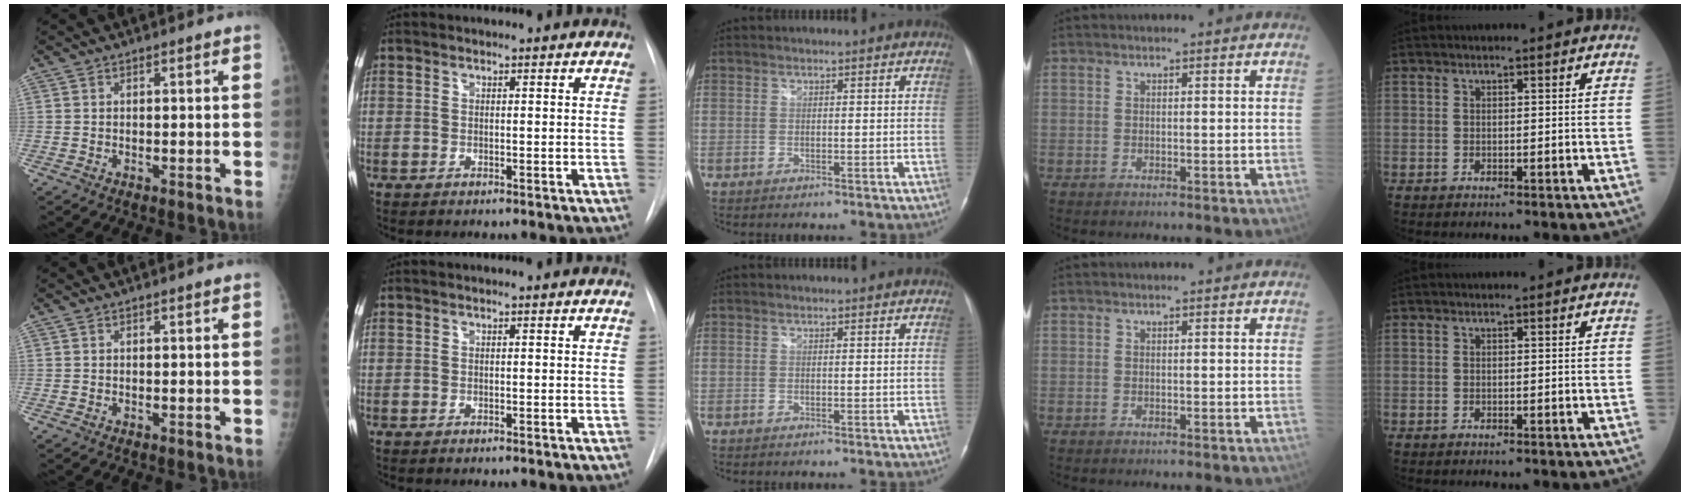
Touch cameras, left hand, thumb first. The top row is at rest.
{}